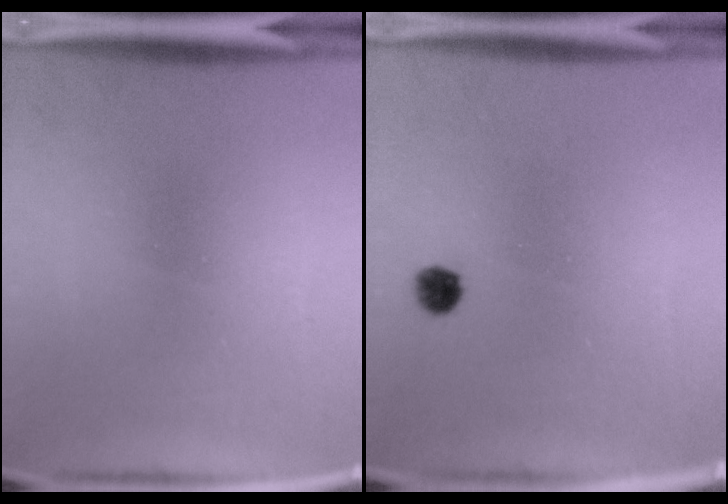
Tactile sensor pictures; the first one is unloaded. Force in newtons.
{"total": 2.3}